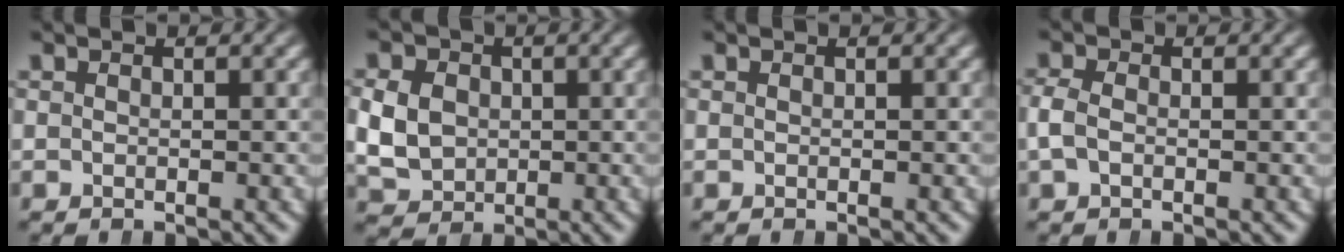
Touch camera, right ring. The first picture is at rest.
{"total": 6.1, "force": [-0.5, 5.5, 2.7], "torque": [-0.068, -0.023, 0.005]}
{"total": 0.0}
{"total": 2.0, "force": [-0.4, 1.6, 1.1], "torque": [-0.039, -0.006, -0.003]}